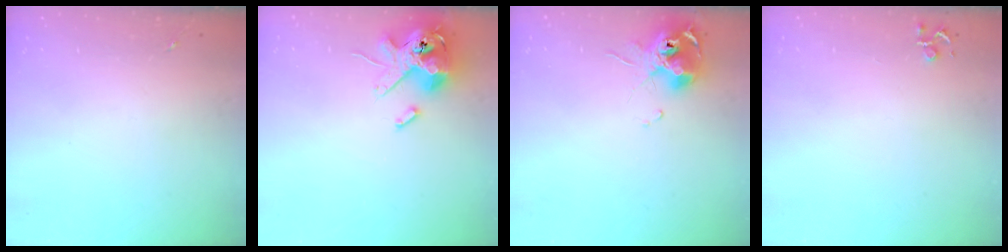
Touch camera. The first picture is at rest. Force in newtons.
{"total": 14.8, "press": 14.5, "slide": 2.9}
{"total": 12.2, "press": 12.1, "slide": 1.3}
{"total": 3.9, "press": 3.9, "slide": 0.5}